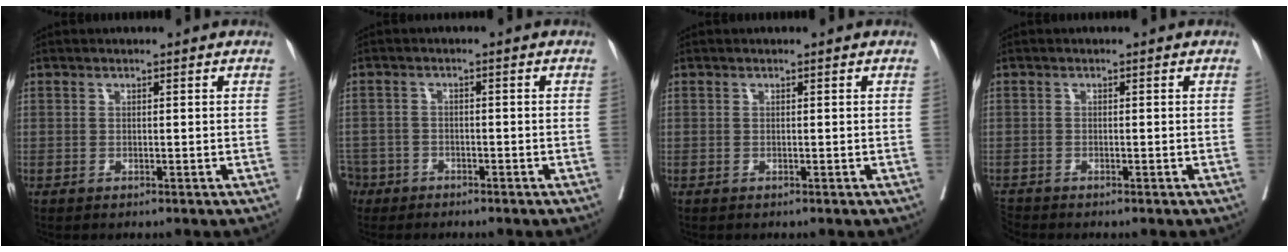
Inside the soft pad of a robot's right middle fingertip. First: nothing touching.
{"total": 5.8, "force": [-4.2, 3.9, 0.2], "torque": [-0.013, 0.003, -0.081]}
{"total": 0.0}
{"total": 1.4, "force": [-1.4, -0.2, 0.0], "torque": [0.002, -0.008, -0.026]}